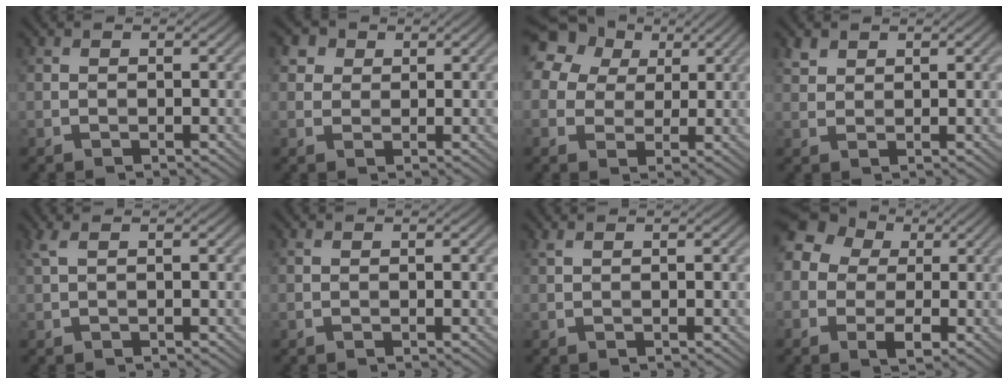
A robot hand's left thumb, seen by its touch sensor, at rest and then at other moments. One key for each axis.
{"total": 3.5, "fx": 1.9, "fy": 2.6, "fz": 1.3, "tx": -0.036, "ty": -0.003, "tz": 0.040}
{"total": 15.3, "fx": 6.9, "fy": 11.8, "fz": 6.9, "tx": -0.202, "ty": 0.040, "tz": 0.125}
{"total": 1.9, "fx": 1.4, "fy": 1.0, "fz": 0.6, "tx": -0.018, "ty": 0.003, "tz": 0.031}
{"total": 1.6, "fx": 0.6, "fy": 0.4, "fz": 1.4, "tx": -0.031, "ty": 0.010, "tz": 0.008}
{"total": 0.0}
{"total": 0.7, "fx": 0.4, "fy": 0.1, "fz": 0.5, "tx": -0.015, "ty": 0.007, "tz": 0.008}
{"total": 10.4, "fx": 0.1, "fy": 8.8, "fz": 5.6, "tx": -0.121, "ty": 0.001, "tz": -0.025}